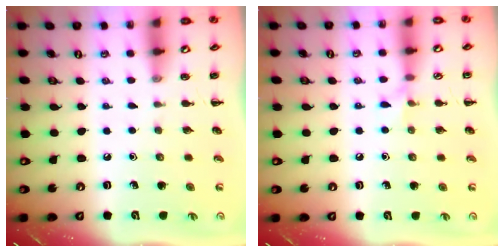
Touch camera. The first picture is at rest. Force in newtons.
{"total": 5.0, "press": 4.7, "slide": 1.7}